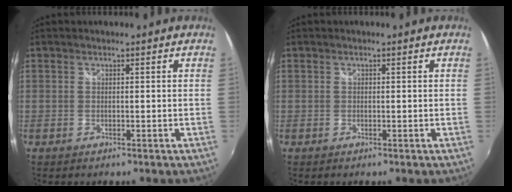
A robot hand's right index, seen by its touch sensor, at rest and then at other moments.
{"total": 0.0}